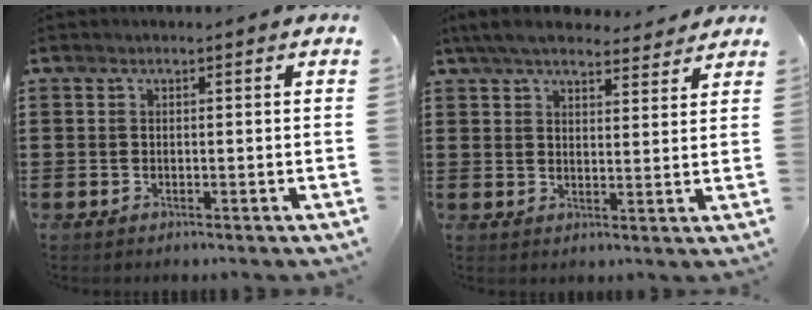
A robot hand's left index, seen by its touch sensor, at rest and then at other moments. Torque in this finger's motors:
{"motor_torque": [1.13, -1.01, 0.34, 0.05]}